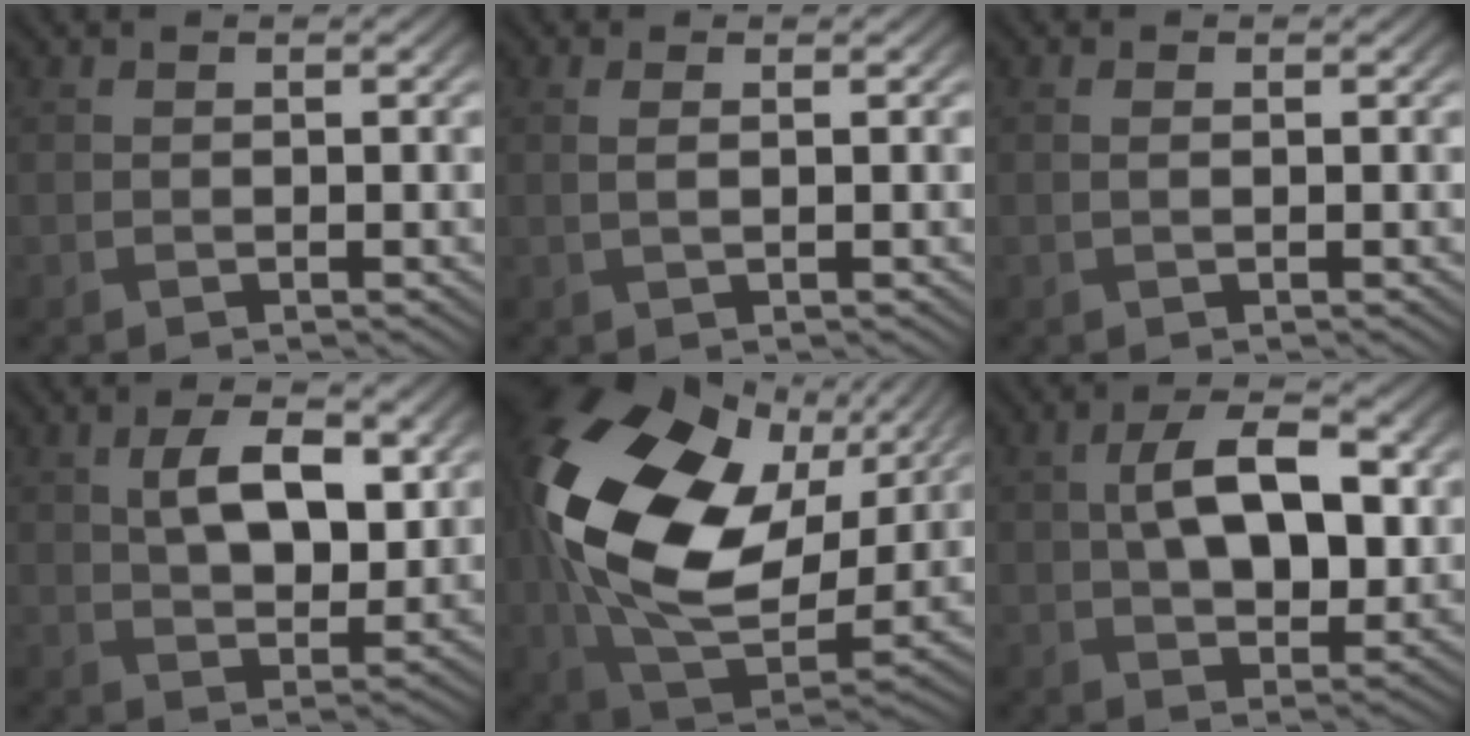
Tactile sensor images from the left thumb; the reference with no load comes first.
{"total": 1.3, "force": [0.3, 0.3, 1.3], "torque": [-0.026, 0.004, 0.005]}
{"total": 0.7, "force": [0.1, 0.2, 0.7], "torque": [-0.016, 0.002, 0.002]}
{"total": 8.2, "force": [2.1, 4.3, 6.7], "torque": [-0.116, 0.002, 0.038]}
{"total": 21.4, "force": [4.3, 14.4, 15.2], "torque": [-0.354, -0.006, 0.090]}
{"total": 10.5, "force": [1.6, 5.6, 8.7], "torque": [-0.155, 0.008, 0.023]}